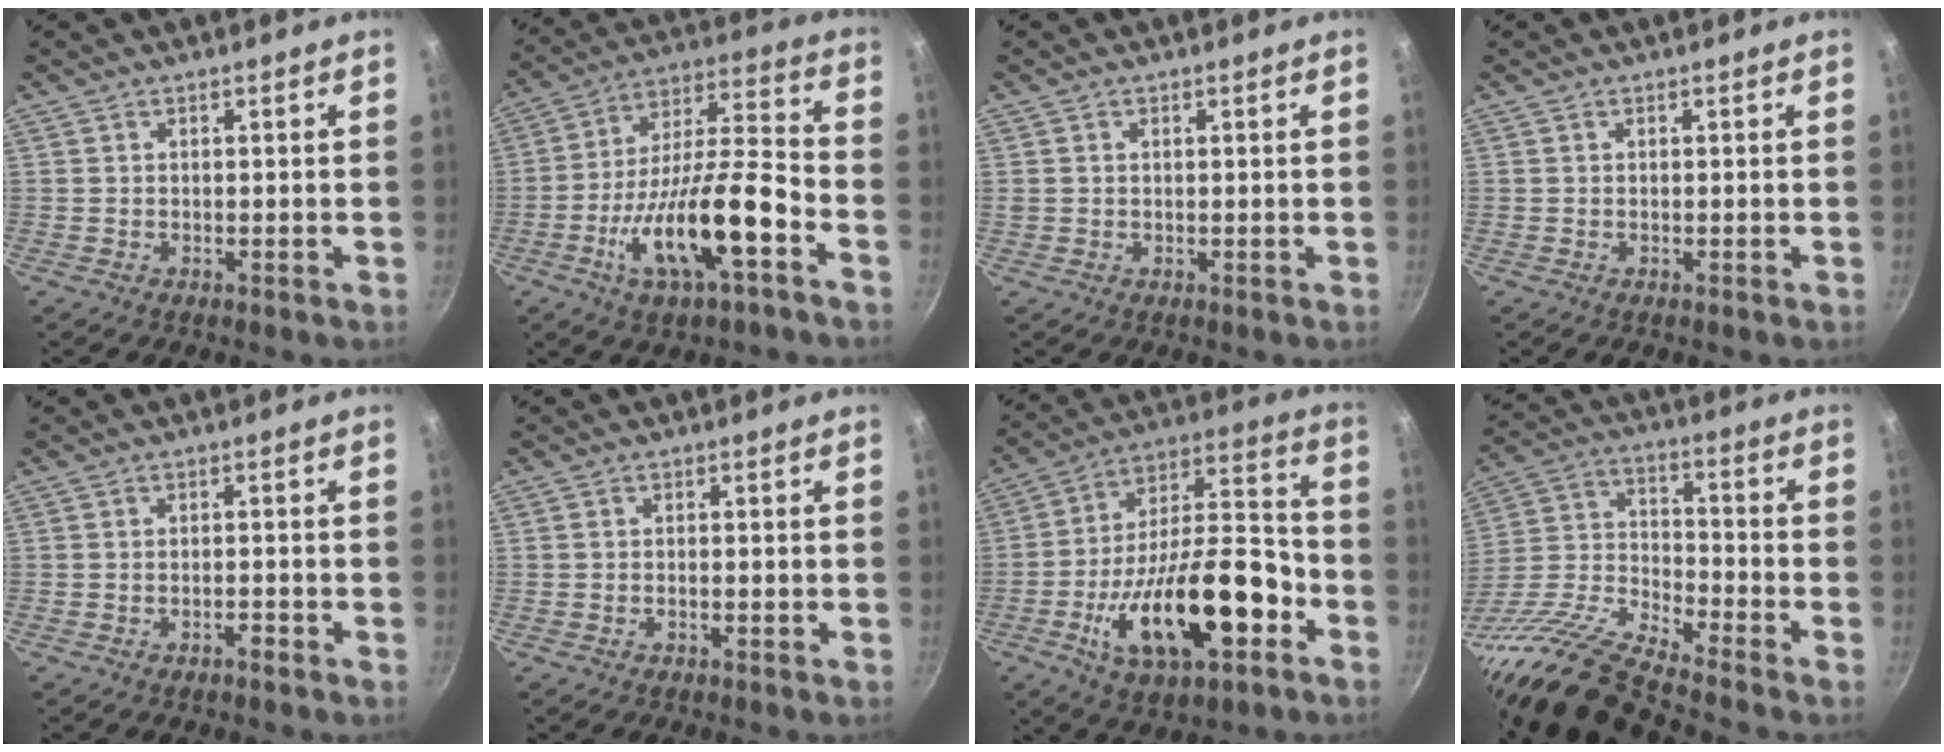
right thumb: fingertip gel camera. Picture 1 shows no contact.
{"total": 18.8, "force": [-7.6, 5.4, 16.3], "torque": [-0.279, 0.044, -0.138]}
{"total": 0.7, "force": [0.2, 0.5, 0.3], "torque": [-0.004, 0.003, 0.005]}
{"total": 0.0}
{"total": 1.5, "force": [-1.1, 0.4, 0.9], "torque": [-0.014, 0.012, -0.017]}
{"total": 0.8, "force": [-0.4, 0.2, 0.6], "torque": [-0.015, 0.005, -0.010]}
{"total": 24.9, "force": [-8.8, 11.0, 20.6], "torque": [-0.313, 0.053, -0.137]}
{"total": 17.1, "force": [-14.9, 2.8, 8.0], "torque": [-0.135, 0.070, -0.305]}